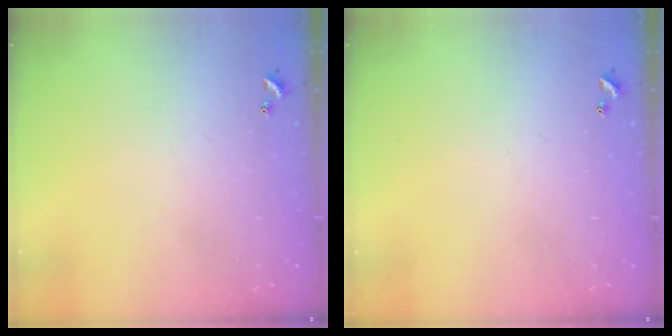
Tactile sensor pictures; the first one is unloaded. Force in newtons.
{"total": 0.0}